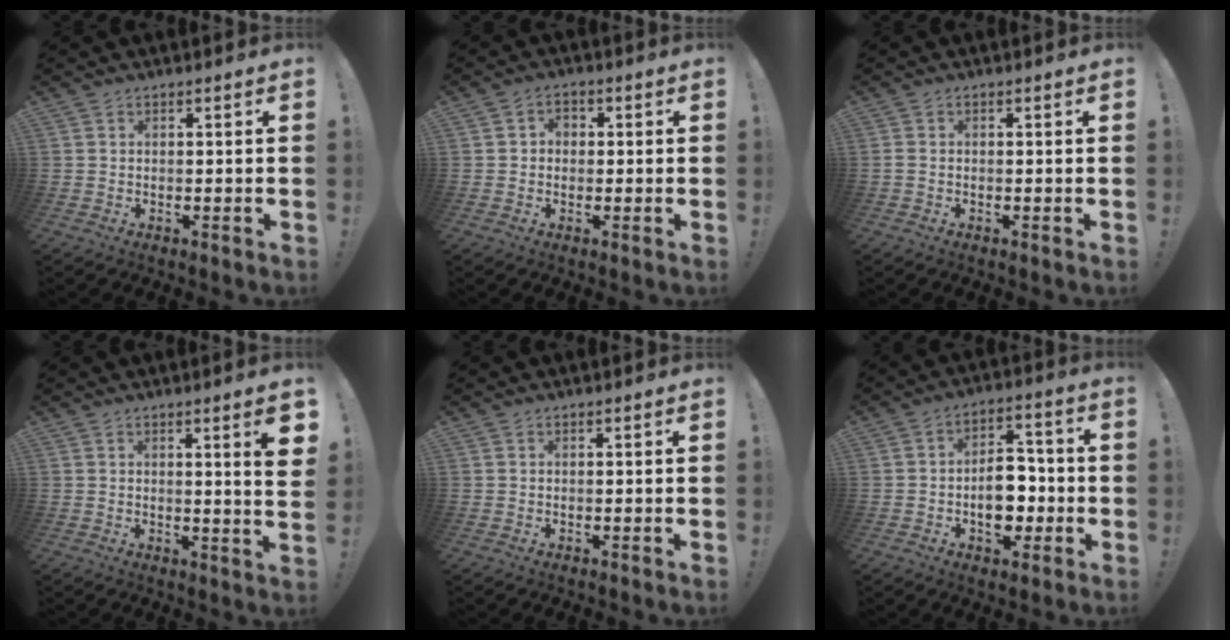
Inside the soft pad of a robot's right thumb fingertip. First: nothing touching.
{"total": 3.0, "force": [-0.4, 2.7, 1.3], "torque": [-0.022, 0.008, -0.008]}
{"total": 0.8, "force": [-0.3, 0.3, 0.7], "torque": [-0.019, 0.005, -0.003]}
{"total": 6.8, "force": [2.5, -0.1, 6.4], "torque": [-0.084, -0.022, 0.038]}
{"total": 0.0}
{"total": 11.4, "force": [-2.6, 7.9, 7.8], "torque": [-0.108, 0.019, -0.042]}